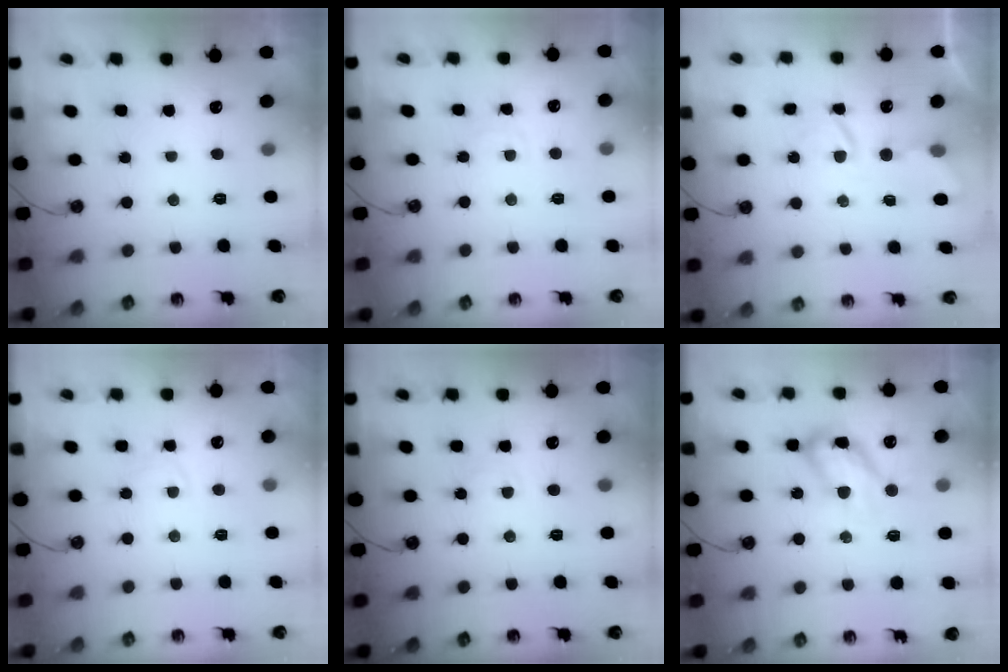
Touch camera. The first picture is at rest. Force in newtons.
{"total": 3.4, "press": 3.4, "slide": 0.4}
{"total": 4.5, "press": 4.5, "slide": 0.3}
{"total": 2.8, "press": 2.8, "slide": 0.4}
{"total": 1.9, "press": 1.9, "slide": 0.3}
{"total": 15.3, "press": 15.2, "slide": 1.3}